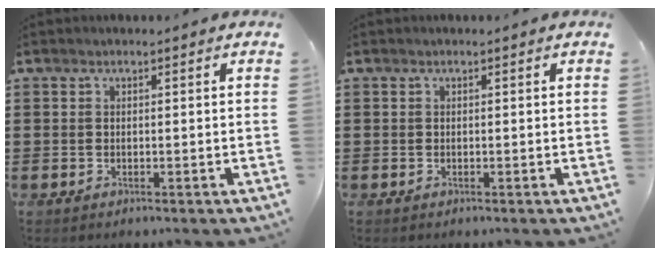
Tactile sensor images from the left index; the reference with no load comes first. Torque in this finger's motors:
{"motor_torque": [0.00, 0.00, 0.00, 0.00]}